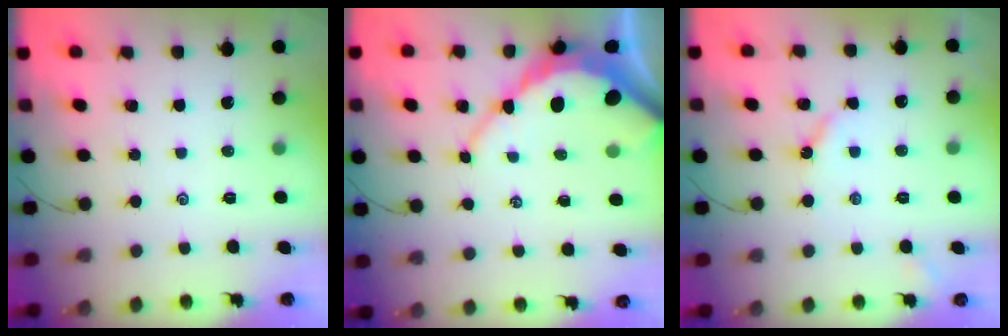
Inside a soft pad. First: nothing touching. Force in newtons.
{"total": 10.6, "press": 10.6, "slide": 1.1}
{"total": 4.0, "press": 3.9, "slide": 0.5}